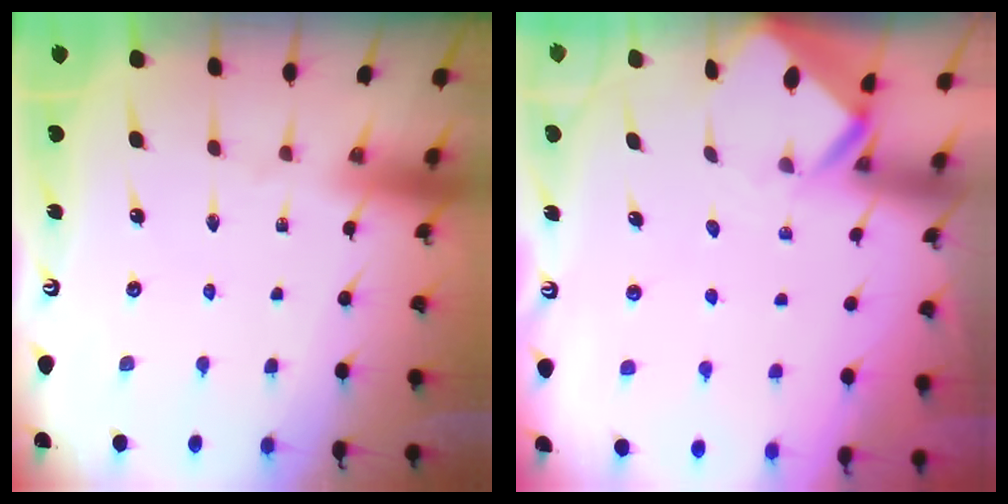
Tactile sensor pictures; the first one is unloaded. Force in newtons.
{"total": 3.0, "press": 3.0, "slide": 0.2}